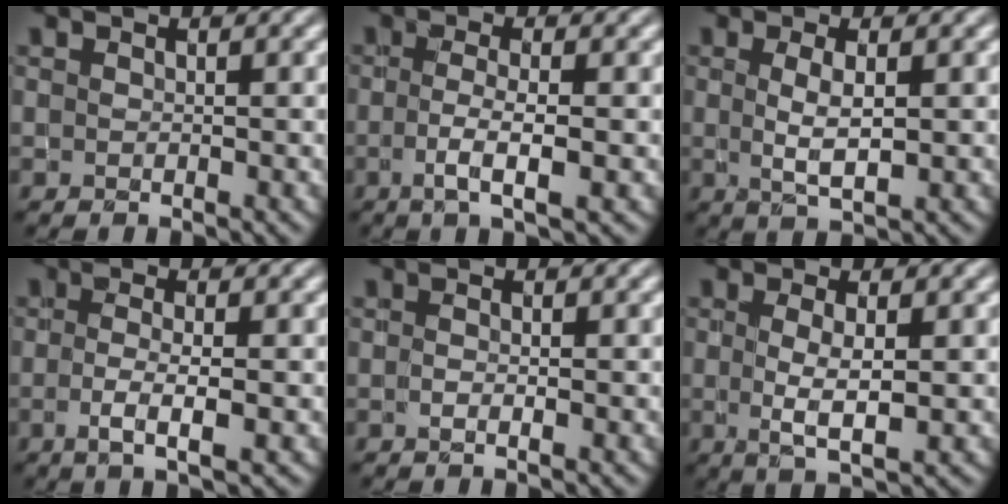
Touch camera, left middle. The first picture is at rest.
{"total": 3.2, "force": [-0.7, 0.7, 3.1], "torque": [-0.059, -0.006, -0.013]}
{"total": 2.7, "force": [0.3, 0.6, 2.7], "torque": [-0.052, -0.005, 0.008]}
{"total": 2.9, "force": [-0.6, 0.7, 2.7], "torque": [-0.053, -0.007, -0.011]}
{"total": 0.7, "force": [-0.2, 0.2, 0.6], "torque": [-0.014, -0.007, -0.004]}
{"total": 3.0, "force": [0.0, 0.6, 3.0], "torque": [-0.057, -0.007, 0.004]}